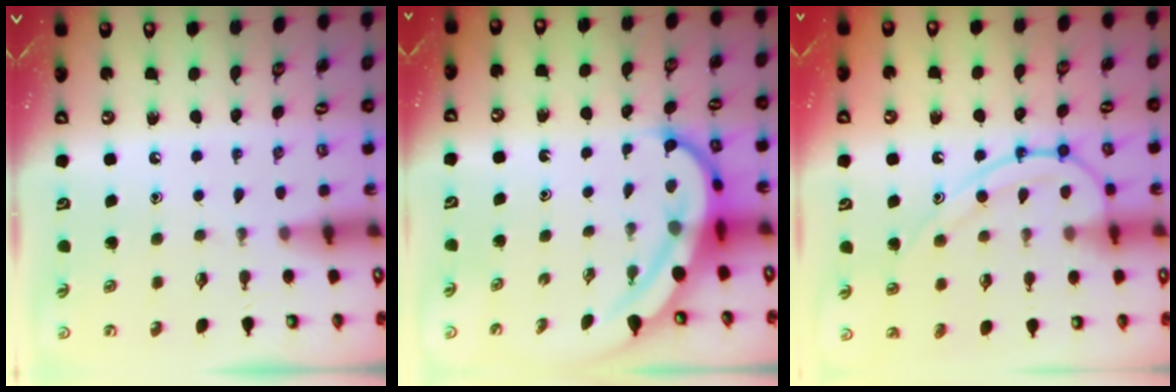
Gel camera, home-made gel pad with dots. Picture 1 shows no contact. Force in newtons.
{"total": 6.5, "press": 6.5, "slide": 0.8}
{"total": 12.6, "press": 12.6, "slide": 0.5}